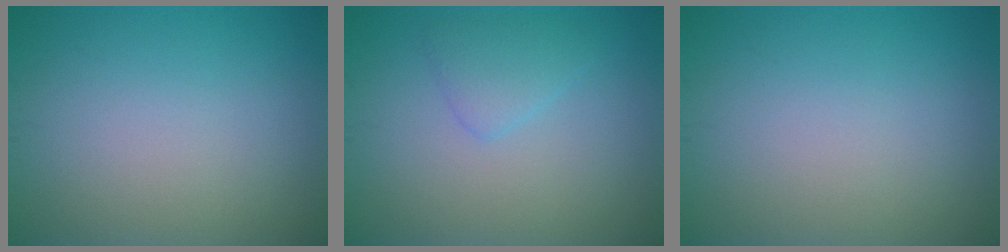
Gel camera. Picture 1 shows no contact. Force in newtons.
{"total": 1.8, "press": 1.8, "slide": 0.2}
{"total": 0.0}